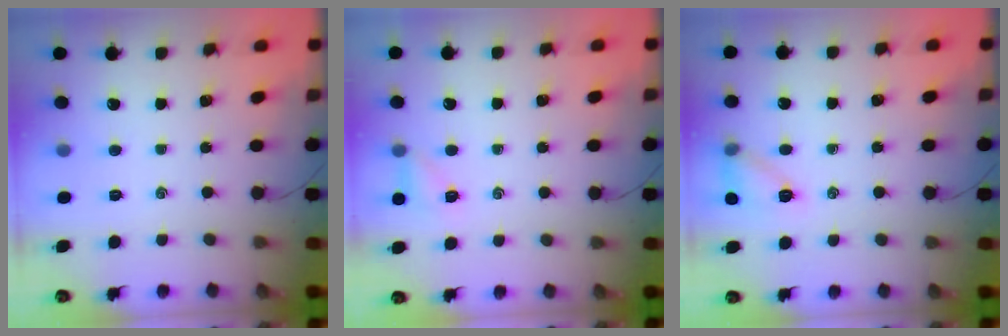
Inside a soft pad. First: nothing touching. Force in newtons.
{"total": 4.0, "press": 3.9, "slide": 1.0}
{"total": 9.0, "press": 9.0, "slide": 0.9}